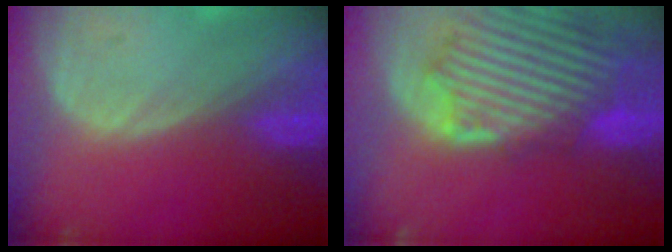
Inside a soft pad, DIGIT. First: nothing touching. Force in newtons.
{"total": 12.9, "press": 11.5, "slide": 6.0}